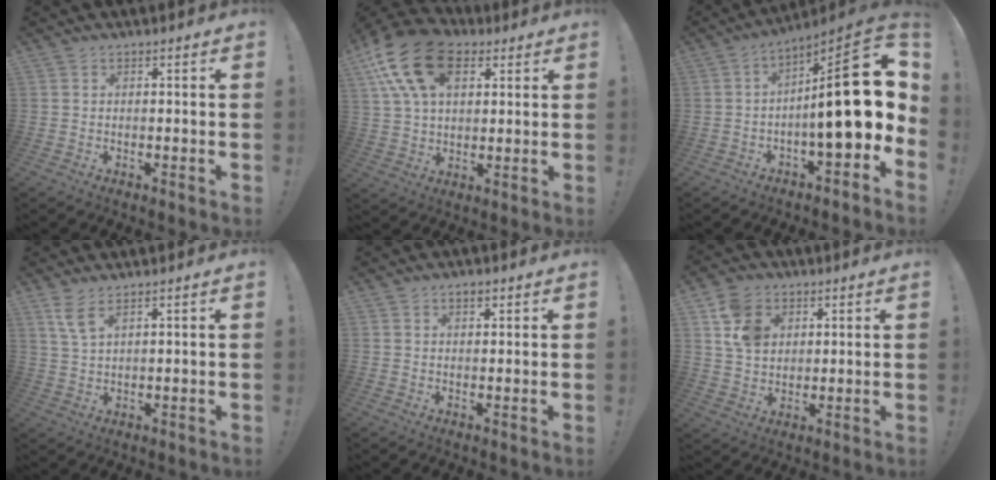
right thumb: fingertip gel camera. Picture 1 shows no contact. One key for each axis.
{"total": 19.3, "fx": 8.2, "fy": 12.2, "fz": 12.6, "tx": -0.233, "ty": -0.024, "tz": 0.147}
{"total": 23.4, "fx": 0.4, "fy": 6.6, "fz": 22.5, "tx": -0.337, "ty": -0.002, "tz": 0.003}
{"total": 5.1, "fx": 3.1, "fy": 1.2, "fz": 3.9, "tx": -0.074, "ty": -0.013, "tz": 0.056}
{"total": 1.7, "fx": 1.1, "fy": 0.8, "fz": 1.1, "tx": -0.018, "ty": 0.000, "tz": 0.018}
{"total": 10.1, "fx": 4.2, "fy": 7.7, "fz": 4.9, "tx": -0.085, "ty": -0.001, "tz": 0.087}